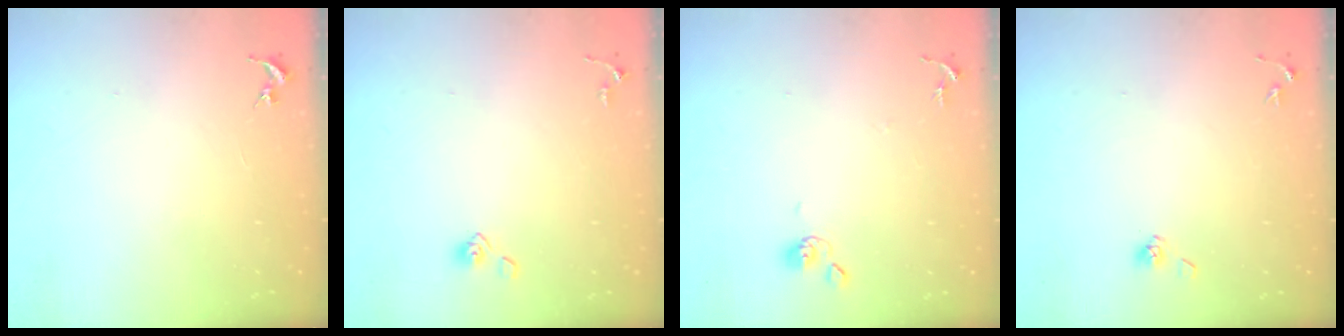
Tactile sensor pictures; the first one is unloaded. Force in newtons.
{"total": 4.5, "press": 3.8, "slide": 2.3}
{"total": 4.8, "press": 4.7, "slide": 0.6}
{"total": 3.8, "press": 3.3, "slide": 1.8}